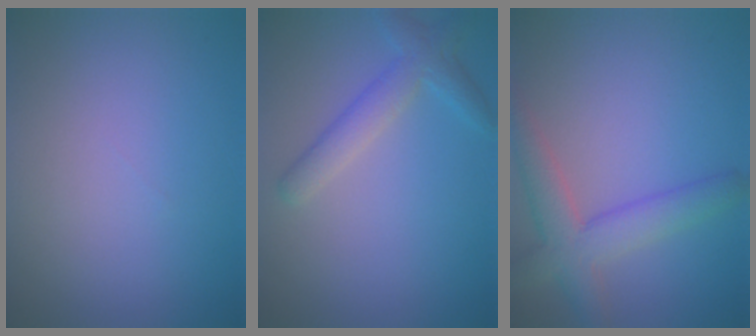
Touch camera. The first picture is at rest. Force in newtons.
{"total": 2.9, "press": 2.9, "slide": 0.1}
{"total": 4.9, "press": 4.9, "slide": 0.3}